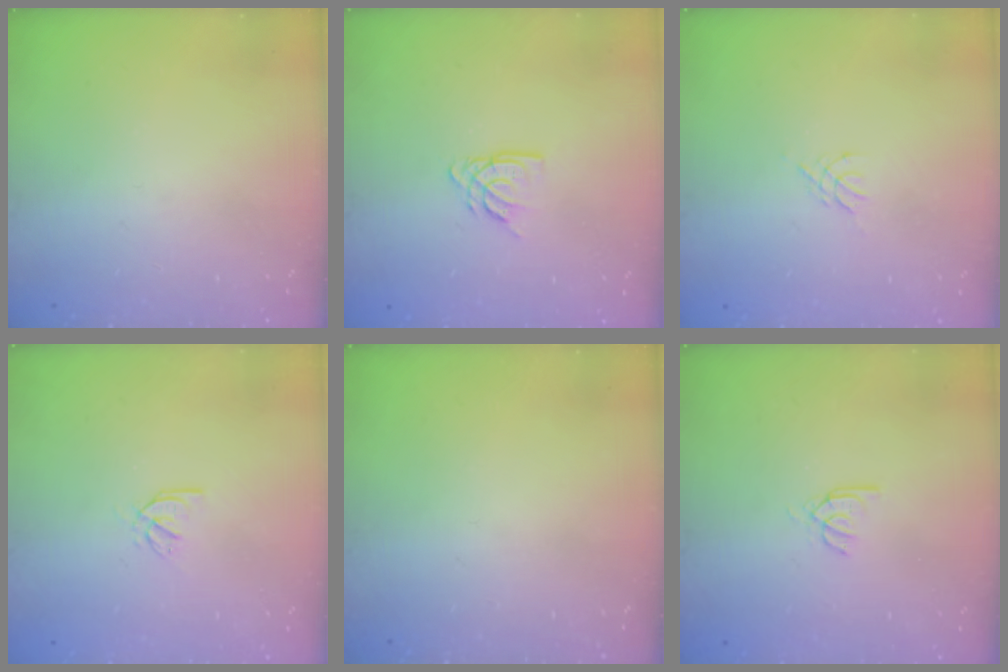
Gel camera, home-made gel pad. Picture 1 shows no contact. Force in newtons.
{"total": 5.3, "press": 5.3, "slide": 0.5}
{"total": 2.7, "press": 2.6, "slide": 0.6}
{"total": 2.1, "press": 2.0, "slide": 0.5}
{"total": 0.0}
{"total": 2.6, "press": 2.6, "slide": 0.2}